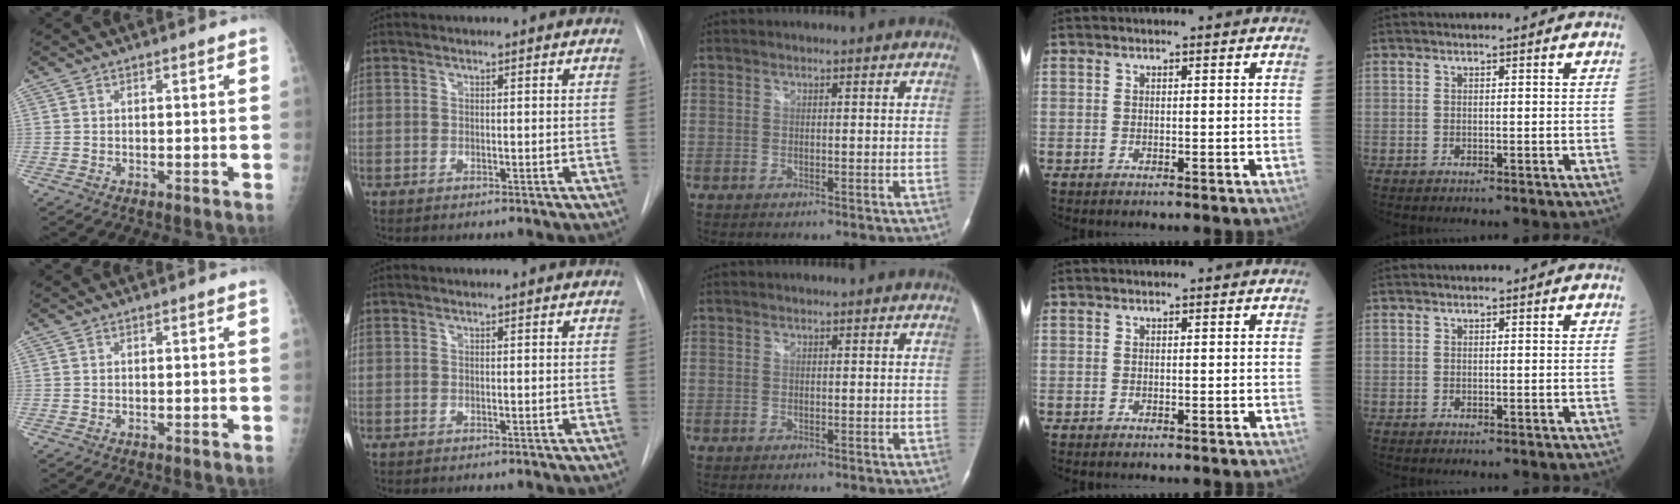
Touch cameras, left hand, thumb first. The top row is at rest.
{}